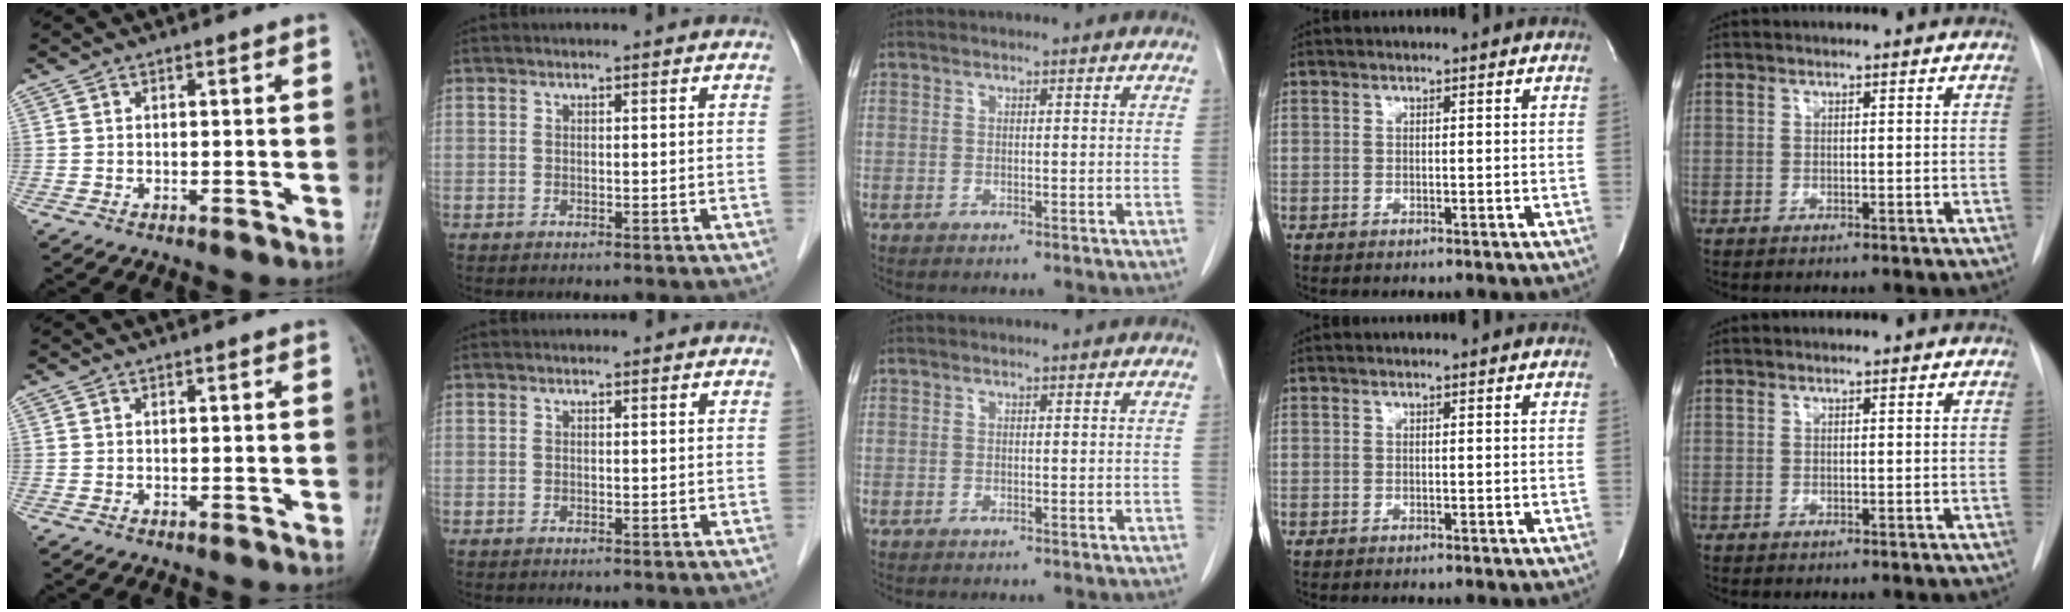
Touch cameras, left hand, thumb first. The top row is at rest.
{}